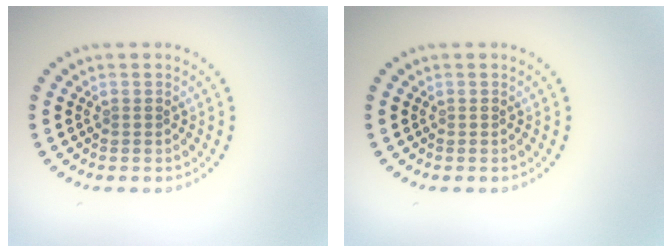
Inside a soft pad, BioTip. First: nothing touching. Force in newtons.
{"total": 0.0}